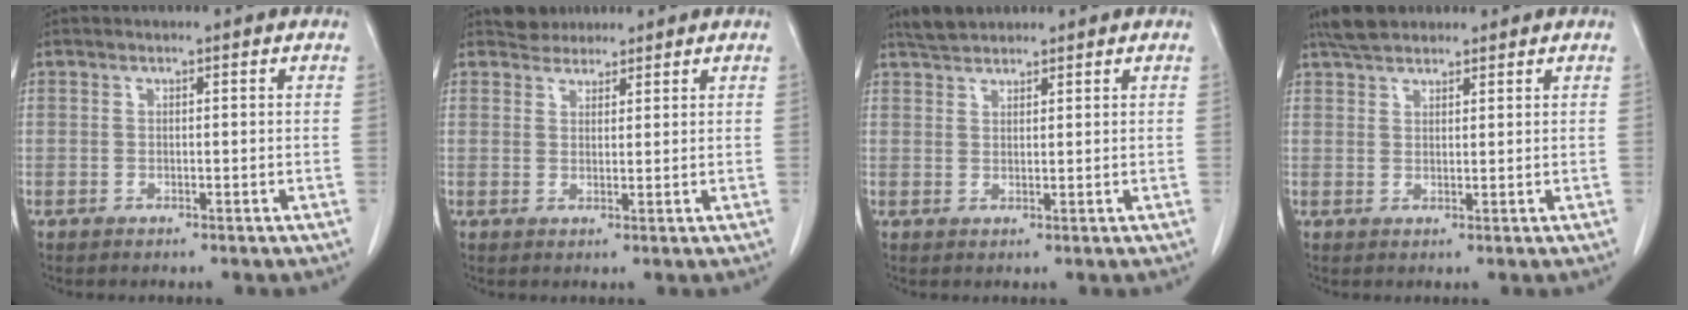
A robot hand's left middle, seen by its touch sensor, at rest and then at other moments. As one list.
[{"total": 2.7, "force": [2.5, 1.1, -0.1], "torque": [-0.002, 0.012, 0.042]}, {"total": 3.2, "force": [3.0, 0.8, 0.7], "torque": [-0.020, 0.013, 0.056]}, {"total": 4.8, "force": [4.1, 1.8, 1.8], "torque": [-0.041, 0.019, 0.076]}]